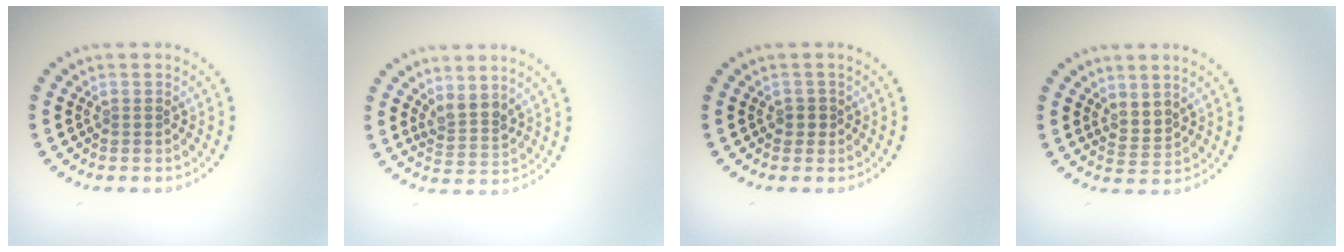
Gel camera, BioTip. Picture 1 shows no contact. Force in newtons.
{"total": 2.2, "press": 1.9, "slide": 1.2}
{"total": 1.0, "press": 0.9, "slide": 0.4}
{"total": 1.7, "press": 1.3, "slide": 1.1}